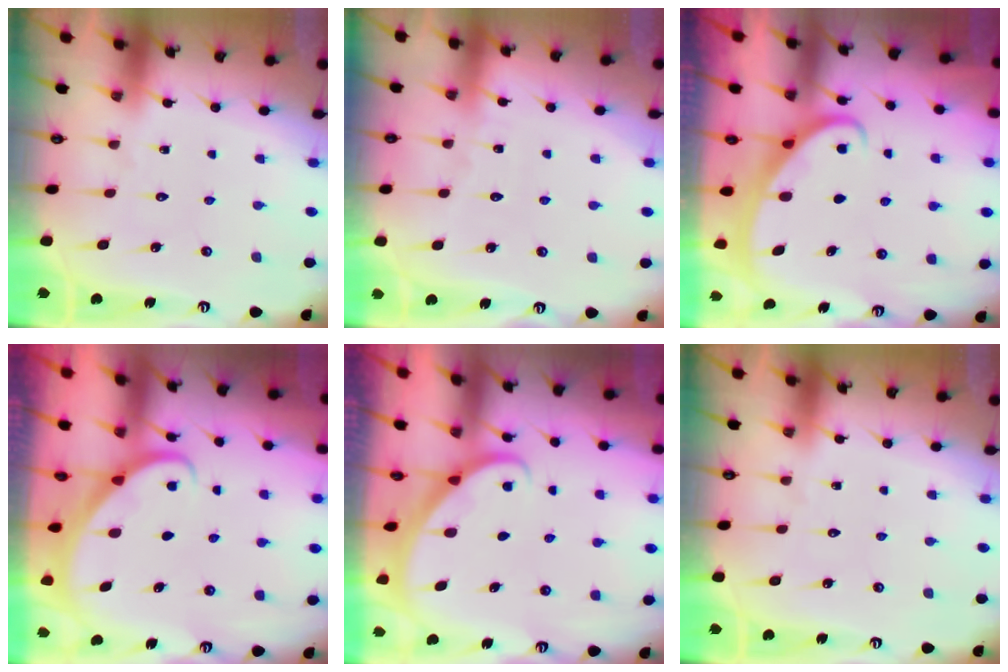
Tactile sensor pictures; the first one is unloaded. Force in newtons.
{"total": 2.8, "press": 2.8, "slide": 0.4}
{"total": 2.5, "press": 2.4, "slide": 0.4}
{"total": 2.3, "press": 2.3, "slide": 0.1}
{"total": 2.0, "press": 2.0, "slide": 0.1}
{"total": 0.0}